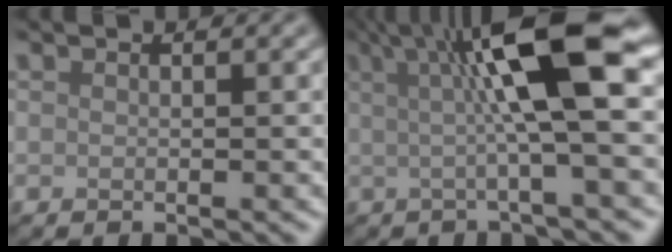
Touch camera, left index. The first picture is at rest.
{"total": 9.9, "force": [2.2, 1.5, 9.5], "torque": [-0.139, 0.008, 0.032]}